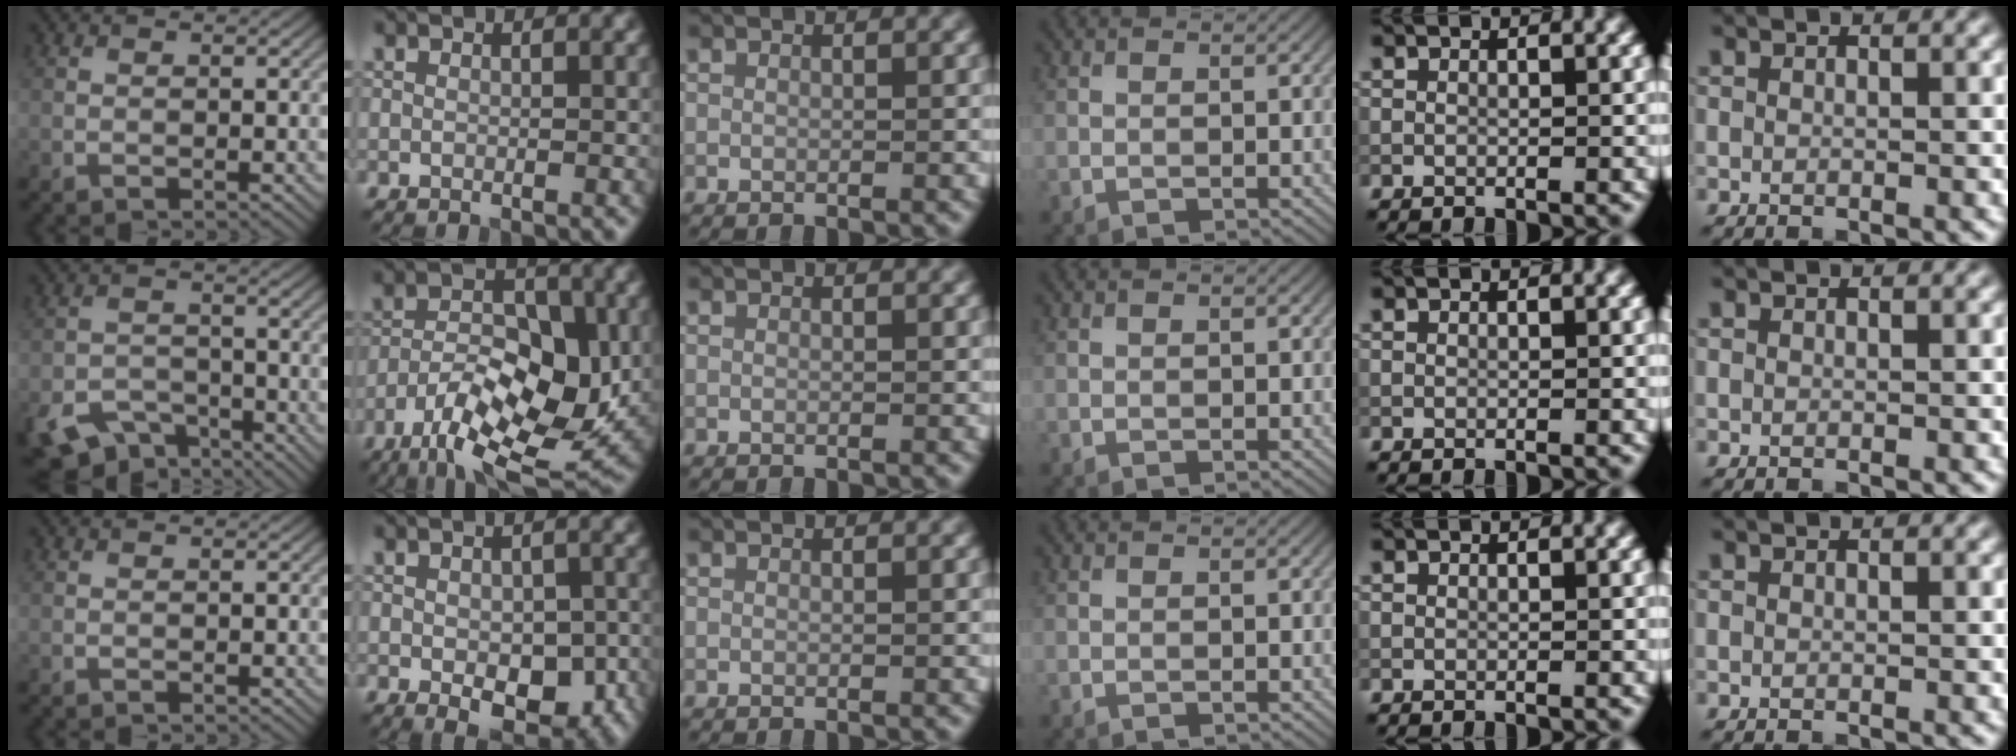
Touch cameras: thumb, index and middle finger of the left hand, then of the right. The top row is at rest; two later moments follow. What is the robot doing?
{"motion": "lift_and_place", "object": "calculator"}